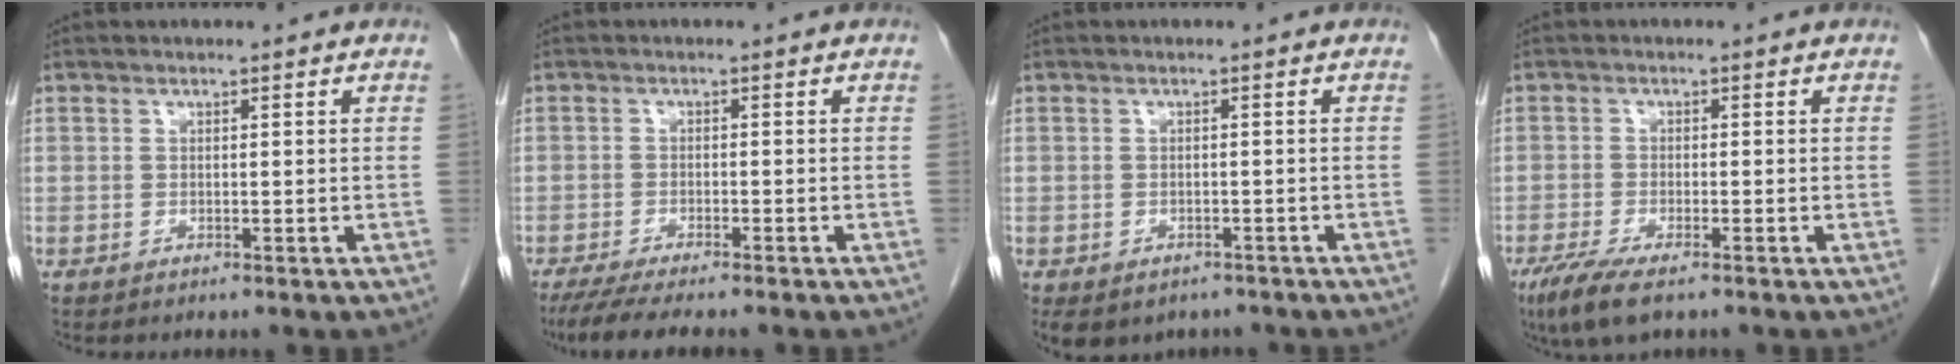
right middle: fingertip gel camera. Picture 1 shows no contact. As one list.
[{"total": 8.3, "force": [-6.9, 0.7, 4.6], "torque": [-0.068, -0.017, -0.108]}, {"total": 7.5, "force": [-5.3, 4.7, 2.4], "torque": [-0.042, 0.004, -0.066]}, {"total": 5.9, "force": [-3.9, 1.1, 4.2], "torque": [-0.082, -0.016, -0.065]}]